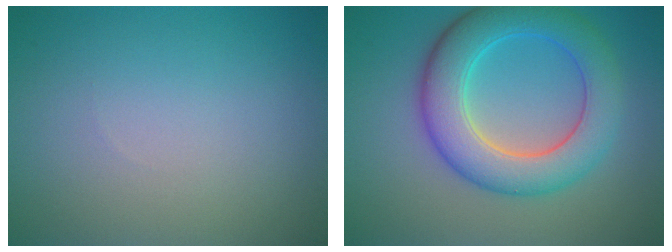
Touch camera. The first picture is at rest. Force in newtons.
{"total": 7.5, "press": 7.5, "slide": 0.3}